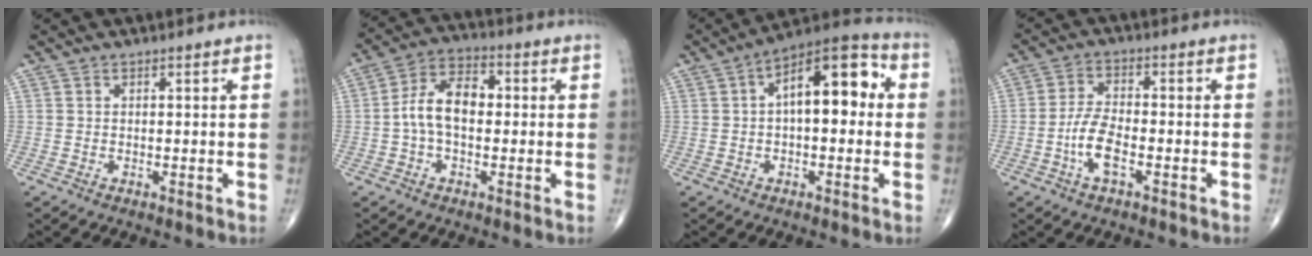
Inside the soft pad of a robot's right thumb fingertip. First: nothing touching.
{"total": 9.2, "force": [-0.3, 5.5, 7.4], "torque": [-0.130, 0.031, -0.017]}
{"total": 14.1, "force": [1.9, 6.6, 12.3], "torque": [-0.165, 0.039, 0.020]}
{"total": 6.4, "force": [-2.3, 2.5, 5.5], "torque": [-0.115, 0.018, -0.046]}